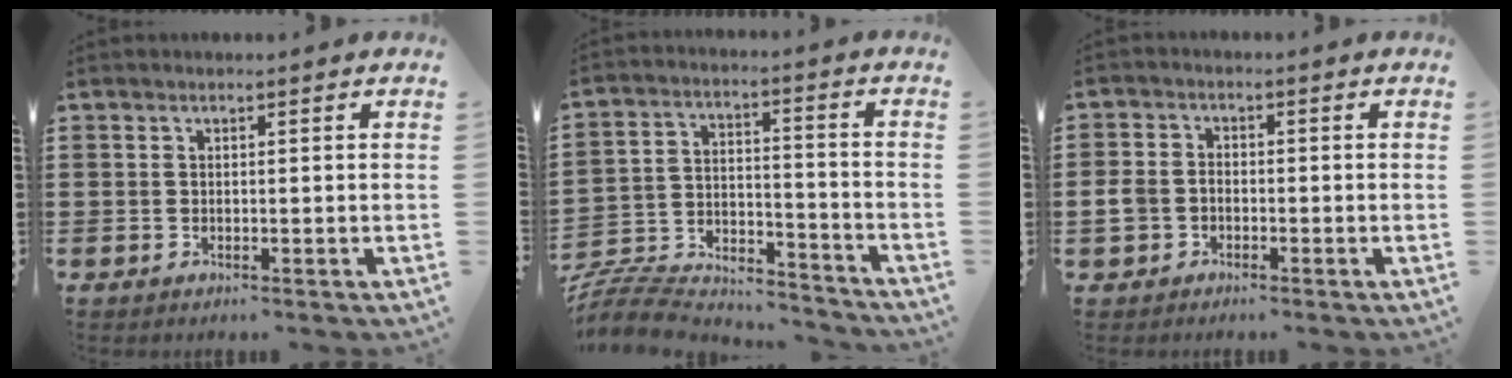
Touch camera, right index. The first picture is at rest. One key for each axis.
{"total": 6.8, "fx": -6.5, "fy": 1.5, "fz": 1.3, "tx": -0.041, "ty": -0.007, "tz": -0.135}
{"total": 2.9, "fx": -1.3, "fy": 2.2, "fz": 1.5, "tx": -0.053, "ty": -0.006, "tz": -0.031}